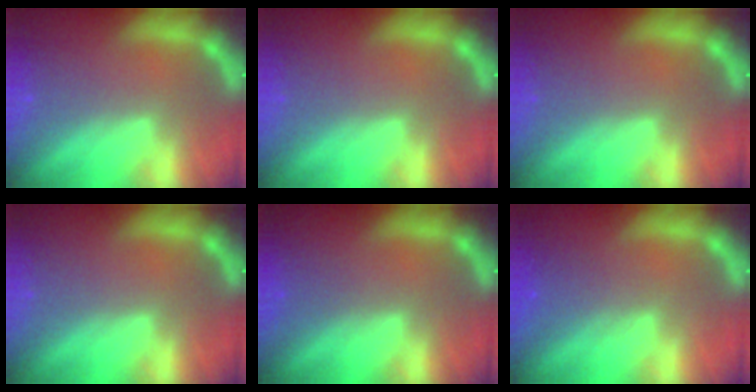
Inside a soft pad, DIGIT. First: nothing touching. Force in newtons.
{"total": 0.0}
{"total": 0.0}
{"total": 0.0}
{"total": 1.0}
{"total": 2.5}